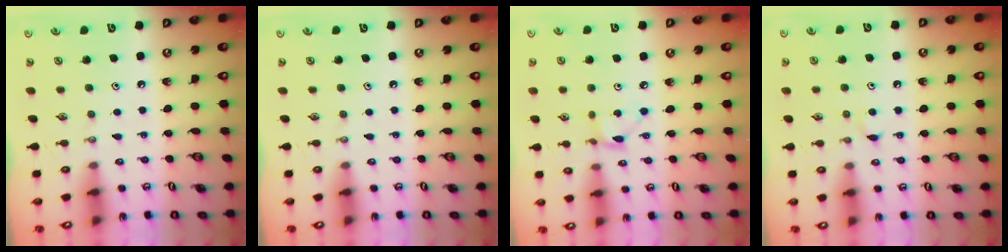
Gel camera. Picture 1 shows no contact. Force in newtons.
{"total": 0.0}
{"total": 2.9, "press": 2.9, "slide": 0.2}
{"total": 2.8, "press": 2.8, "slide": 0.5}